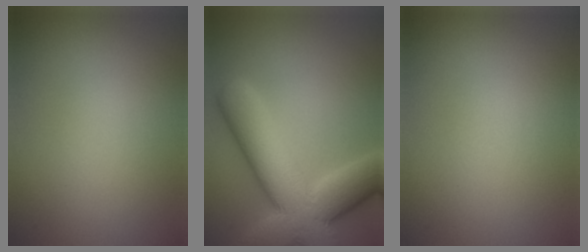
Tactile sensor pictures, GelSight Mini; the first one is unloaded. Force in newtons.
{"total": 10.9, "press": 10.9, "slide": 0.8}
{"total": 0.0}